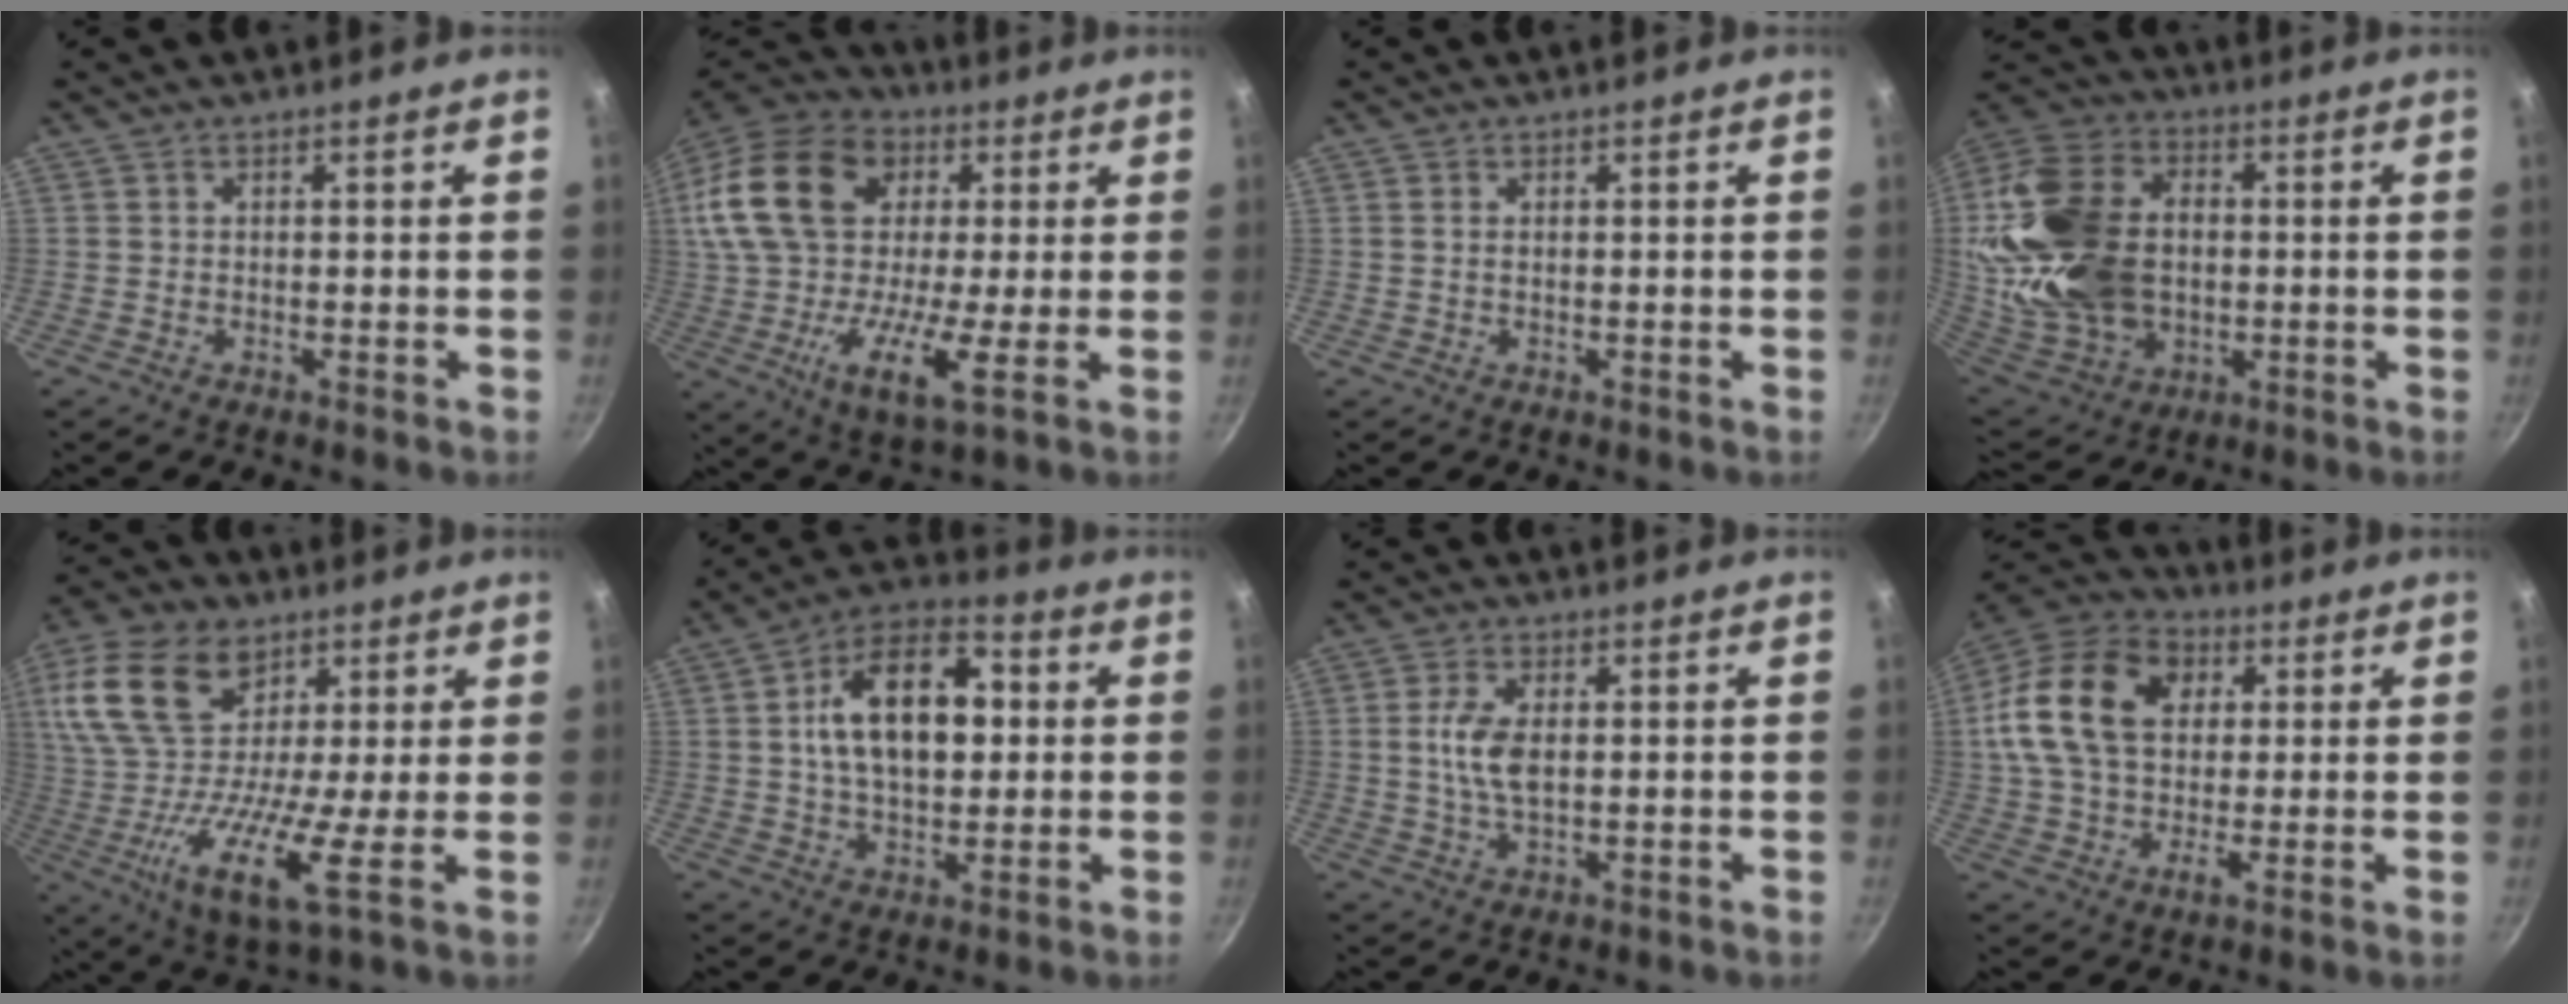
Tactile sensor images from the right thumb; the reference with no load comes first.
{"total": 26.6, "force": [3.9, 15.9, 20.9], "torque": [-0.399, 0.020, 0.045]}
{"total": 0.9, "force": [0.2, 0.5, 0.8], "torque": [-0.015, 0.001, 0.002]}
{"total": 26.4, "force": [0.7, 18.7, 18.6], "torque": [-0.360, 0.015, 0.025]}
{"total": 23.2, "force": [7.5, 12.2, 18.3], "torque": [-0.362, -0.010, 0.111]}
{"total": 17.0, "force": [2.5, 10.2, 13.4], "torque": [-0.187, 0.021, 0.026]}
{"total": 6.7, "force": [0.5, 3.4, 5.7], "torque": [-0.115, 0.002, 0.009]}
{"total": 20.8, "force": [4.1, 14.2, 14.6], "torque": [-0.261, 0.021, 0.055]}